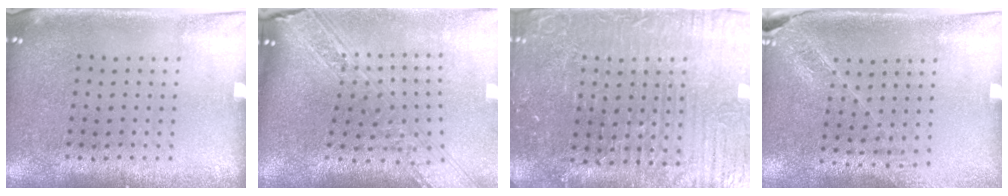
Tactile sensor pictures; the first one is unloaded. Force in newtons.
{"total": 3.3, "press": 2.5, "slide": 2.1}
{"total": 4.5, "press": 4.3, "slide": 1.4}
{"total": 1.5, "press": 1.5, "slide": 0.2}